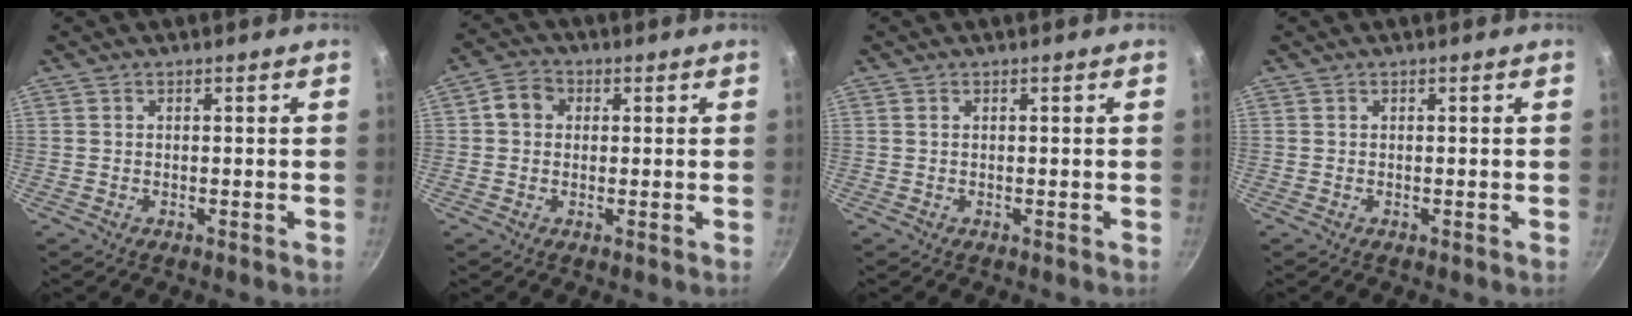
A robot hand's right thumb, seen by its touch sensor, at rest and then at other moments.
{"total": 4.7, "force": [0.8, 4.0, 2.3], "torque": [-0.024, 0.008, 0.001]}
{"total": 0.0}
{"total": 0.0}